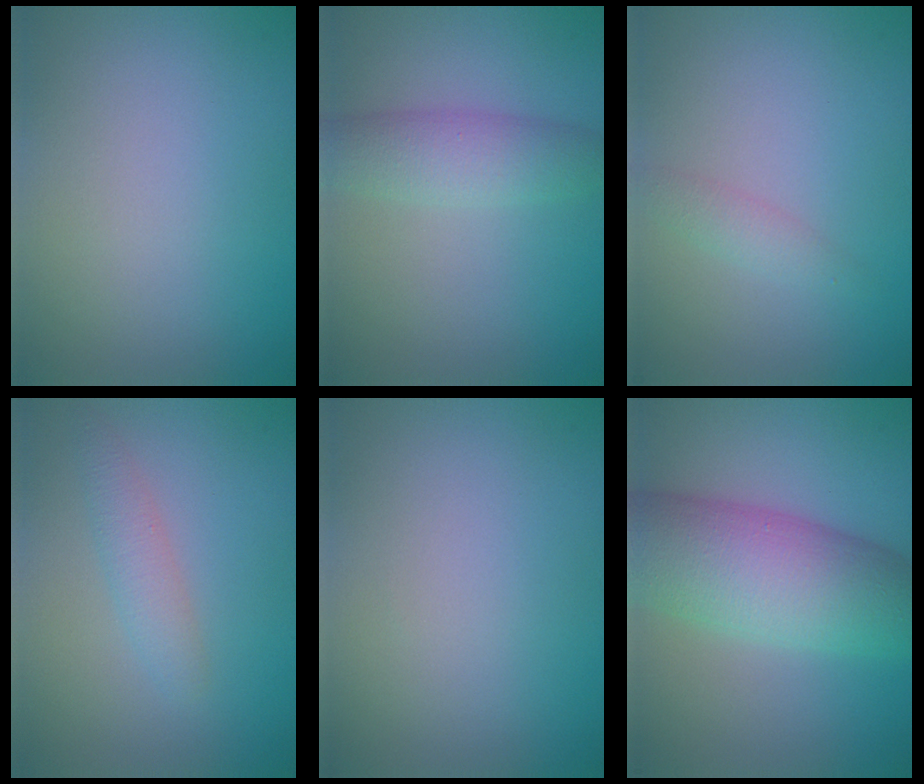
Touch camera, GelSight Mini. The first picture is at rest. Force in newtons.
{"total": 3.4, "press": 3.4, "slide": 0.1}
{"total": 1.3, "press": 1.3, "slide": 0.1}
{"total": 1.9, "press": 1.9, "slide": 0.1}
{"total": 0.0}
{"total": 9.0, "press": 9.0, "slide": 0.1}